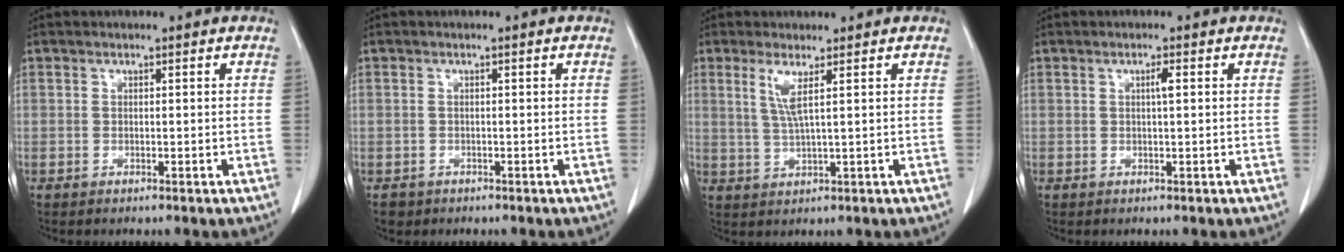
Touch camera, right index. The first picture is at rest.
{"total": 1.7, "force": [-0.9, 1.5, 0.1], "torque": [-0.008, 0.003, -0.013]}
{"total": 3.6, "force": [1.4, -0.3, 3.3], "torque": [-0.074, -0.003, 0.033]}
{"total": 1.3, "force": [0.3, 0.0, 1.3], "torque": [-0.024, 0.002, 0.004]}